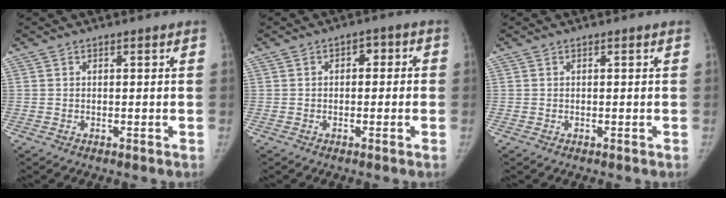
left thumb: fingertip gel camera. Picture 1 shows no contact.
{"total": 3.5, "force": [-0.1, 2.5, 2.5], "torque": [-0.011, 0.013, -0.011]}
{"total": 0.0}